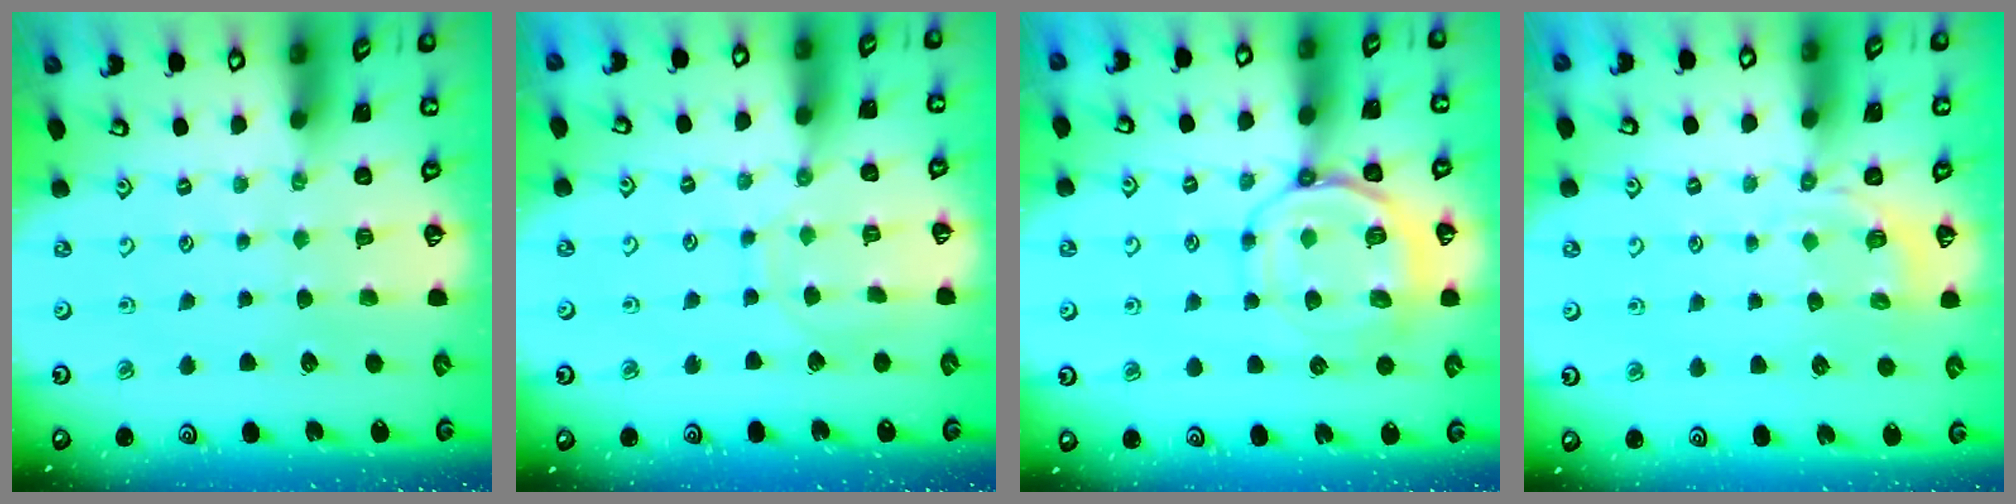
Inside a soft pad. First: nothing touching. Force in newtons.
{"total": 7.3, "press": 7.2, "slide": 0.6}
{"total": 10.4, "press": 10.4, "slide": 1.2}
{"total": 2.9, "press": 2.2, "slide": 1.8}